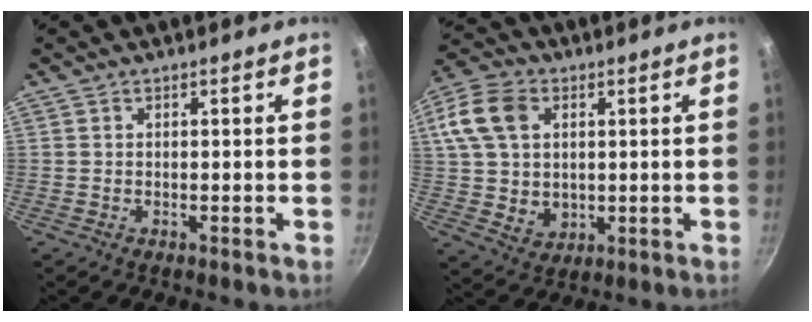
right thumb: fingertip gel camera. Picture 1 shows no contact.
{"total": 15.2, "force": [3.5, 11.4, 9.4], "torque": [-0.177, 0.004, 0.065]}